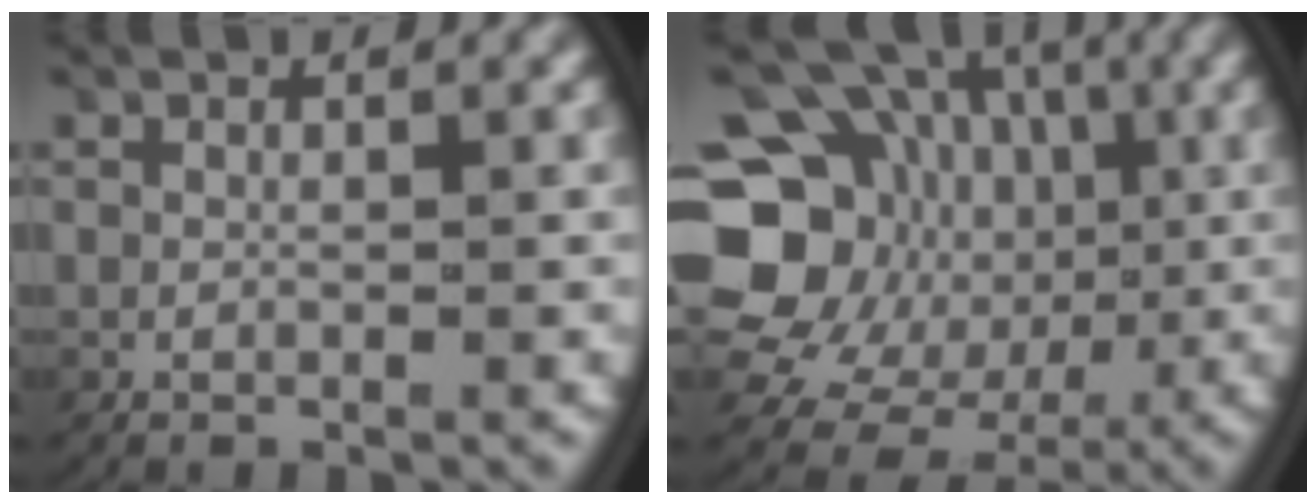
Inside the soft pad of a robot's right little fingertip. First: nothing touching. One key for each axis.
{"total": 15.8, "fx": 0.4, "fy": 14.0, "fz": 7.2, "tx": -0.152, "ty": -0.045, "tz": 0.012}